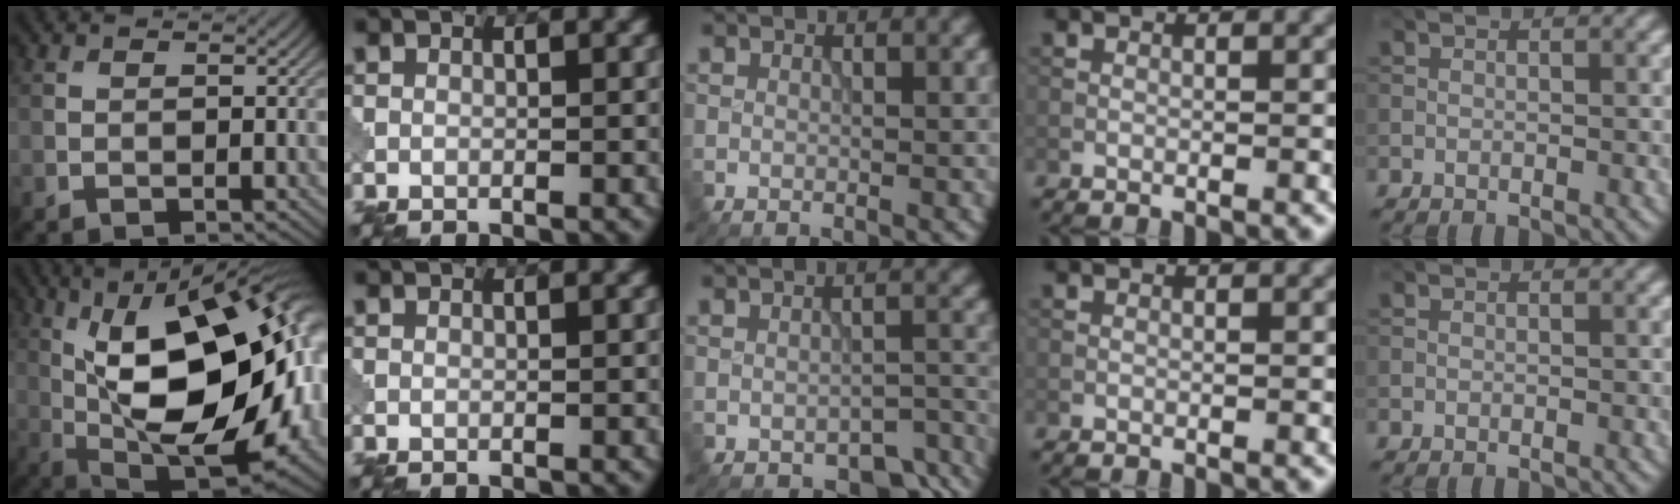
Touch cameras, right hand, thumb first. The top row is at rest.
{"thumb": {"total": 22.1, "force": [1.3, 10.3, 19.5], "torque": [-0.306, 0.014, 0.004]}, "middle": {"total": 4.1, "force": [-3.0, 1.8, 2.0], "torque": [-0.021, -0.015, -0.028]}}